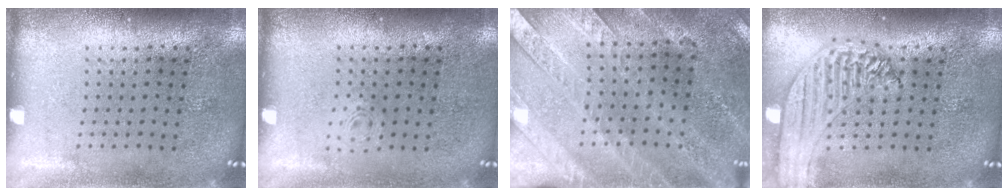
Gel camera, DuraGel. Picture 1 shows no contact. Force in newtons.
{"total": 0.5, "press": 0.5, "slide": 0.2}
{"total": 2.7, "press": 2.5, "slide": 1.0}
{"total": 1.7, "press": 1.7, "slide": 0.5}